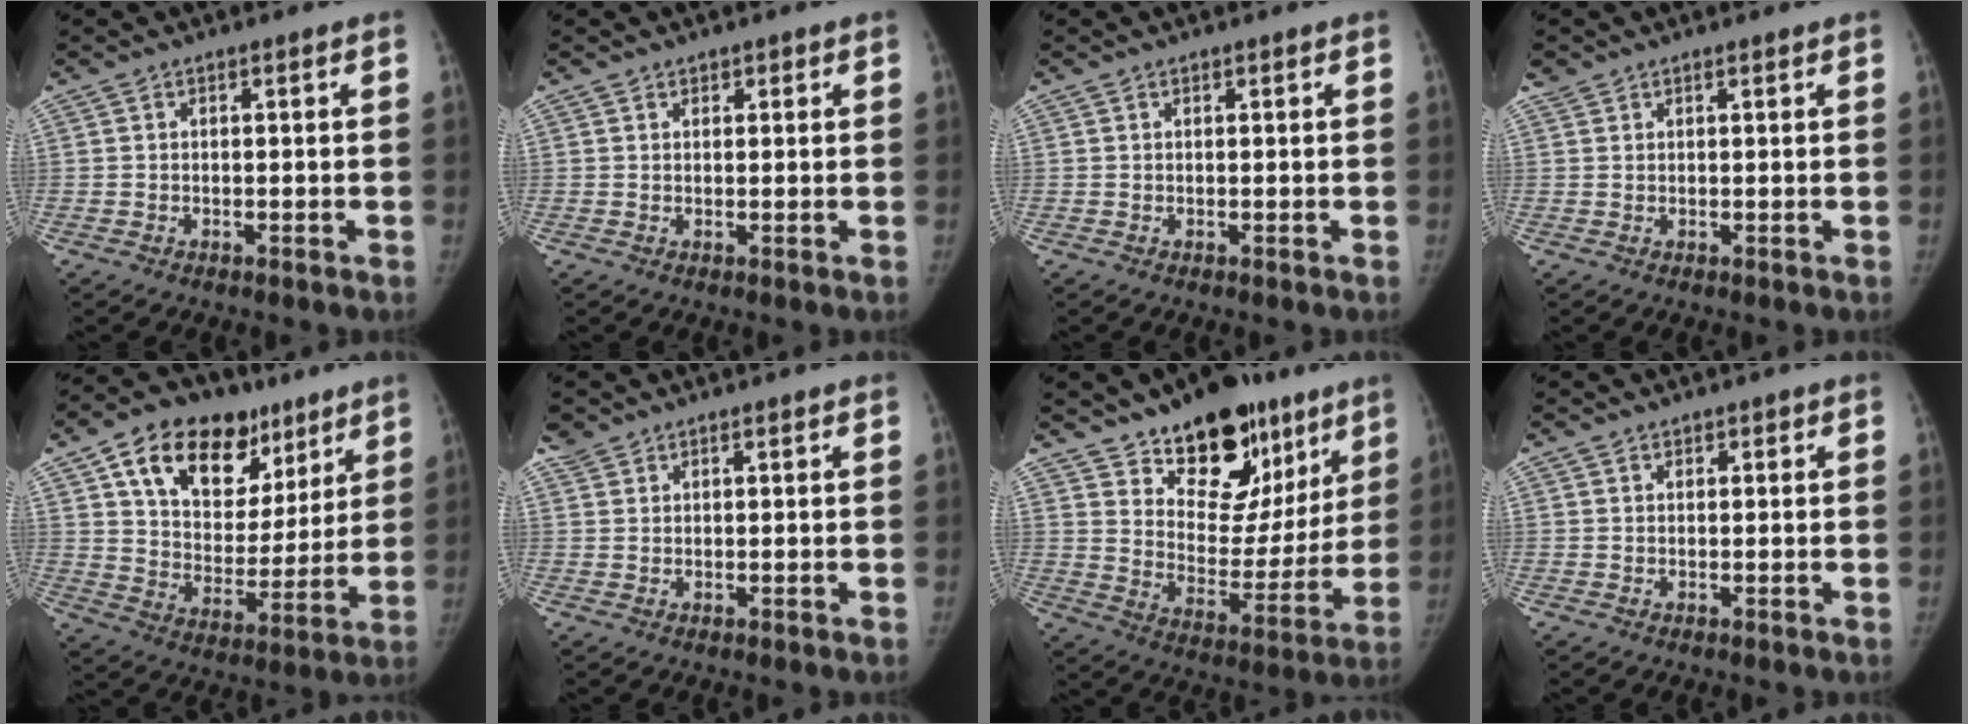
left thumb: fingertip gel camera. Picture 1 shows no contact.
{"total": 1.2, "force": [0.8, 1.0, 0.1], "torque": [0.019, -0.003, 0.007]}
{"total": 0.0}
{"total": 1.4, "force": [1.1, 0.8, -0.1], "torque": [0.012, -0.001, 0.015]}
{"total": 22.3, "force": [12.0, 14.1, 12.3], "torque": [-0.149, -0.023, 0.199]}
{"total": 2.3, "force": [1.9, 1.3, 0.0], "torque": [0.009, 0.002, 0.034]}
{"total": 22.2, "force": [14.4, 12.4, 11.4], "torque": [-0.106, -0.073, 0.220]}
{"total": 1.1, "force": [0.7, 0.8, 0.0], "torque": [0.019, -0.003, 0.006]}